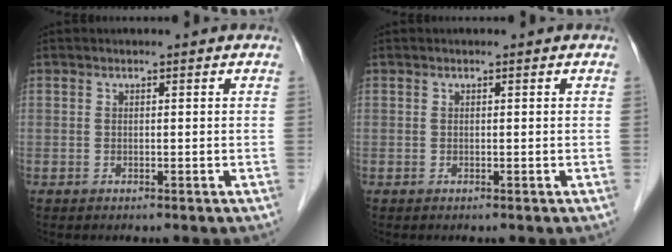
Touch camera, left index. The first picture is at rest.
{"total": 0.0}